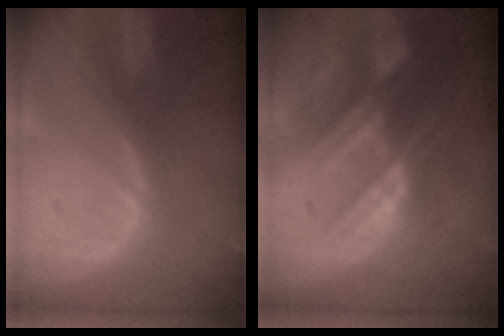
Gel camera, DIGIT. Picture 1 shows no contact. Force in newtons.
{"total": 8.9, "press": 7.8, "slide": 4.4}